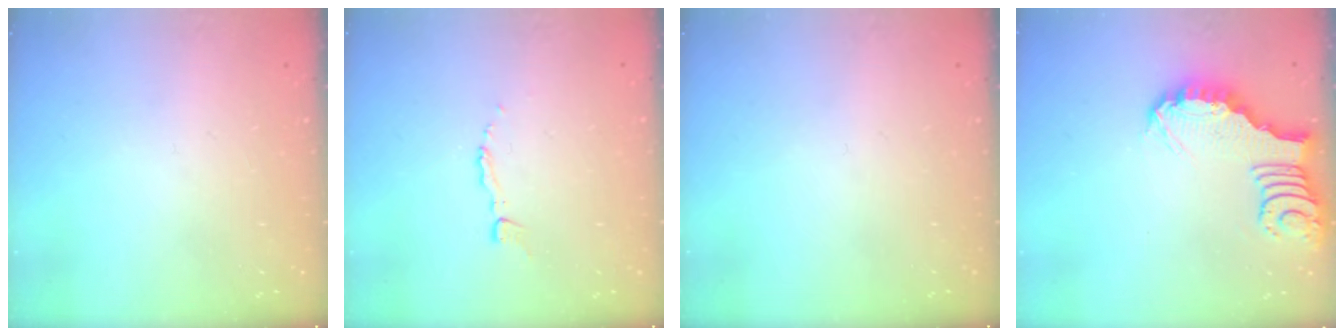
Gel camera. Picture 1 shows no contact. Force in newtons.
{"total": 2.9, "press": 2.9, "slide": 0.2}
{"total": 0.0}
{"total": 3.3, "press": 3.3, "slide": 0.2}